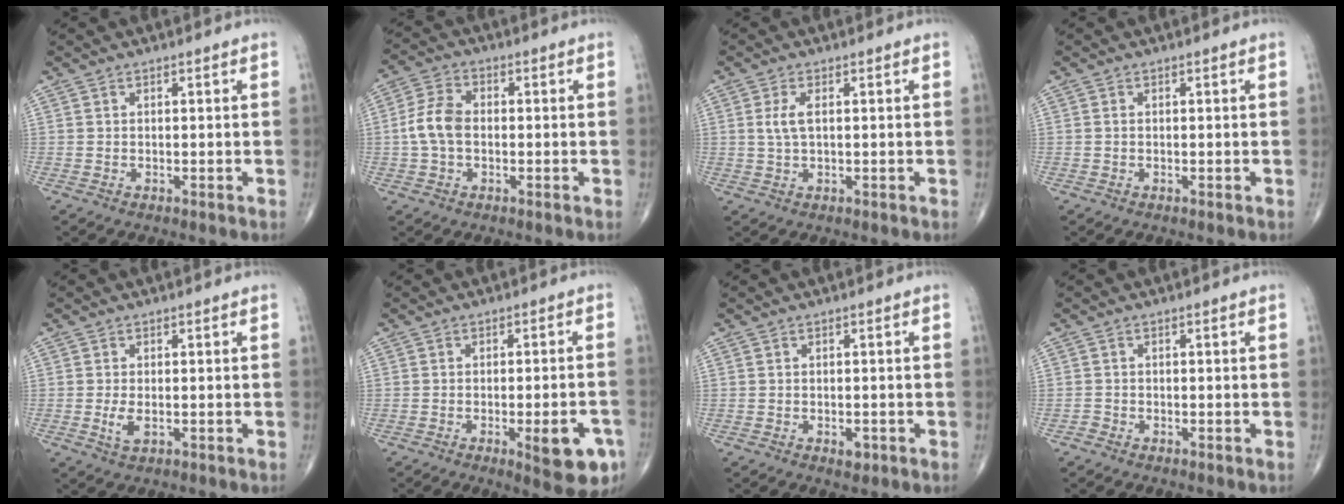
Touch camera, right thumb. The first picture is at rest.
{"total": 6.8, "force": [-0.5, 4.4, 5.1], "torque": [-0.109, 0.020, -0.018]}
{"total": 3.1, "force": [0.6, 1.2, 2.8], "torque": [-0.066, 0.004, 0.012]}
{"total": 0.0}
{"total": 2.6, "force": [-0.4, 1.3, 2.2], "torque": [-0.047, -0.005, -0.007]}
{"total": 9.3, "force": [-3.8, 2.7, 8.1], "torque": [-0.086, 0.009, -0.042]}
{"total": 1.7, "force": [-0.7, 1.0, 1.1], "torque": [-0.011, 0.001, -0.007]}
{"total": 0.7, "force": [-0.6, 0.4, -0.1], "torque": [0.003, 0.001, -0.017]}